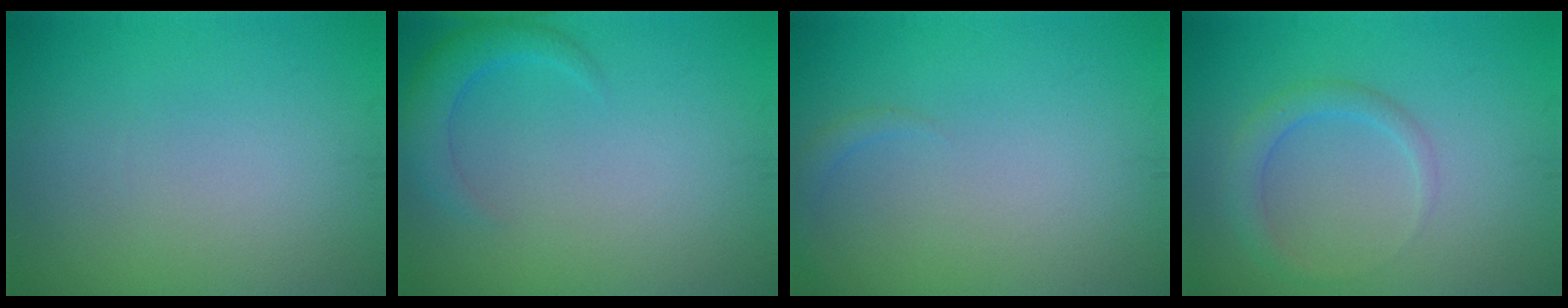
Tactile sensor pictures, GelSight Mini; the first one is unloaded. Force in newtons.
{"total": 2.4, "press": 2.4, "slide": 0.2}
{"total": 0.8, "press": 0.8, "slide": 0.1}
{"total": 1.9, "press": 1.9, "slide": 0.1}